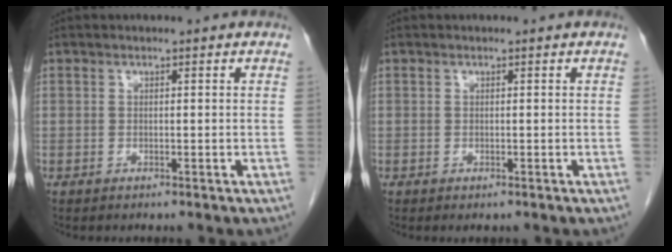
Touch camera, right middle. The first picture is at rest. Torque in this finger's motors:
{"motor_torque": [0.29, -0.10, 0.10, 0.02]}